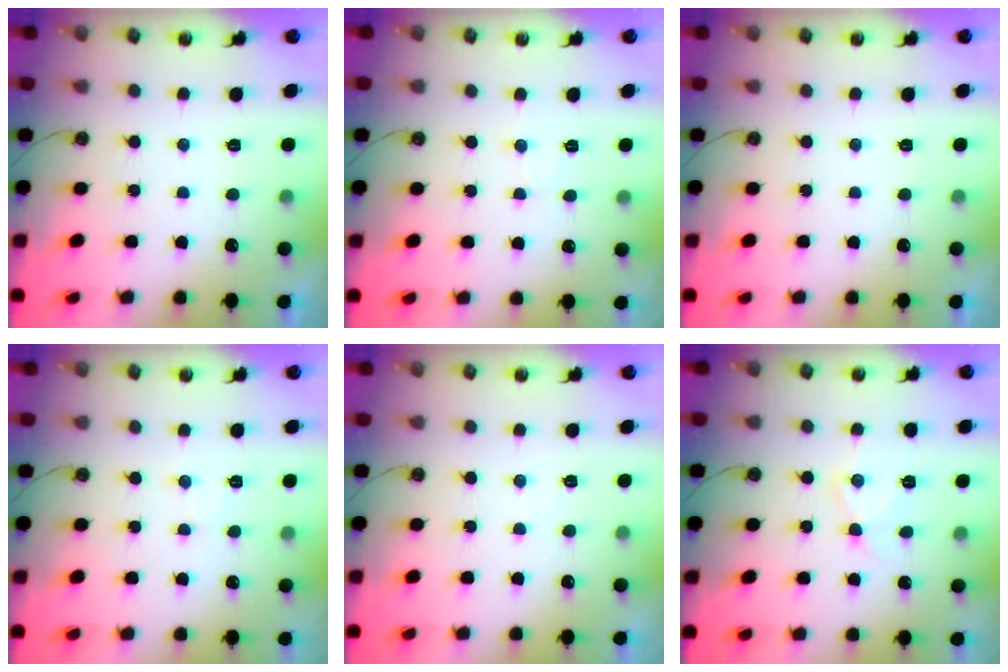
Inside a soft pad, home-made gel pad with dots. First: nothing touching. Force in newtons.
{"total": 5.3, "press": 5.2, "slide": 0.8}
{"total": 0.0}
{"total": 5.3, "press": 5.2, "slide": 0.7}
{"total": 2.5, "press": 2.5, "slide": 0.4}
{"total": 9.3, "press": 9.3, "slide": 0.5}